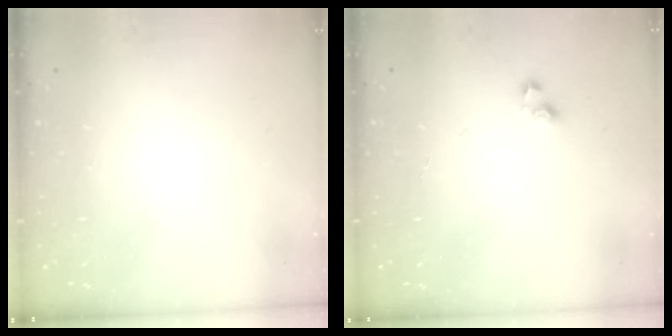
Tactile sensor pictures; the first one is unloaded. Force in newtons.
{"total": 3.0, "press": 2.8, "slide": 1.1}